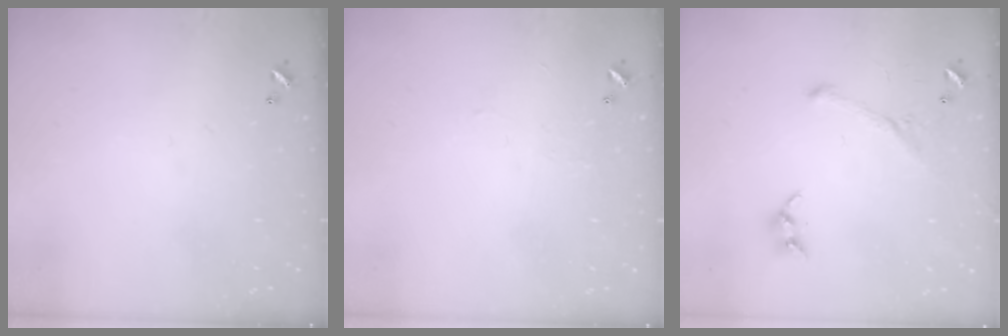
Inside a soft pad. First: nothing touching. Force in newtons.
{"total": 2.3, "press": 2.3, "slide": 0.4}
{"total": 2.8, "press": 2.6, "slide": 1.0}